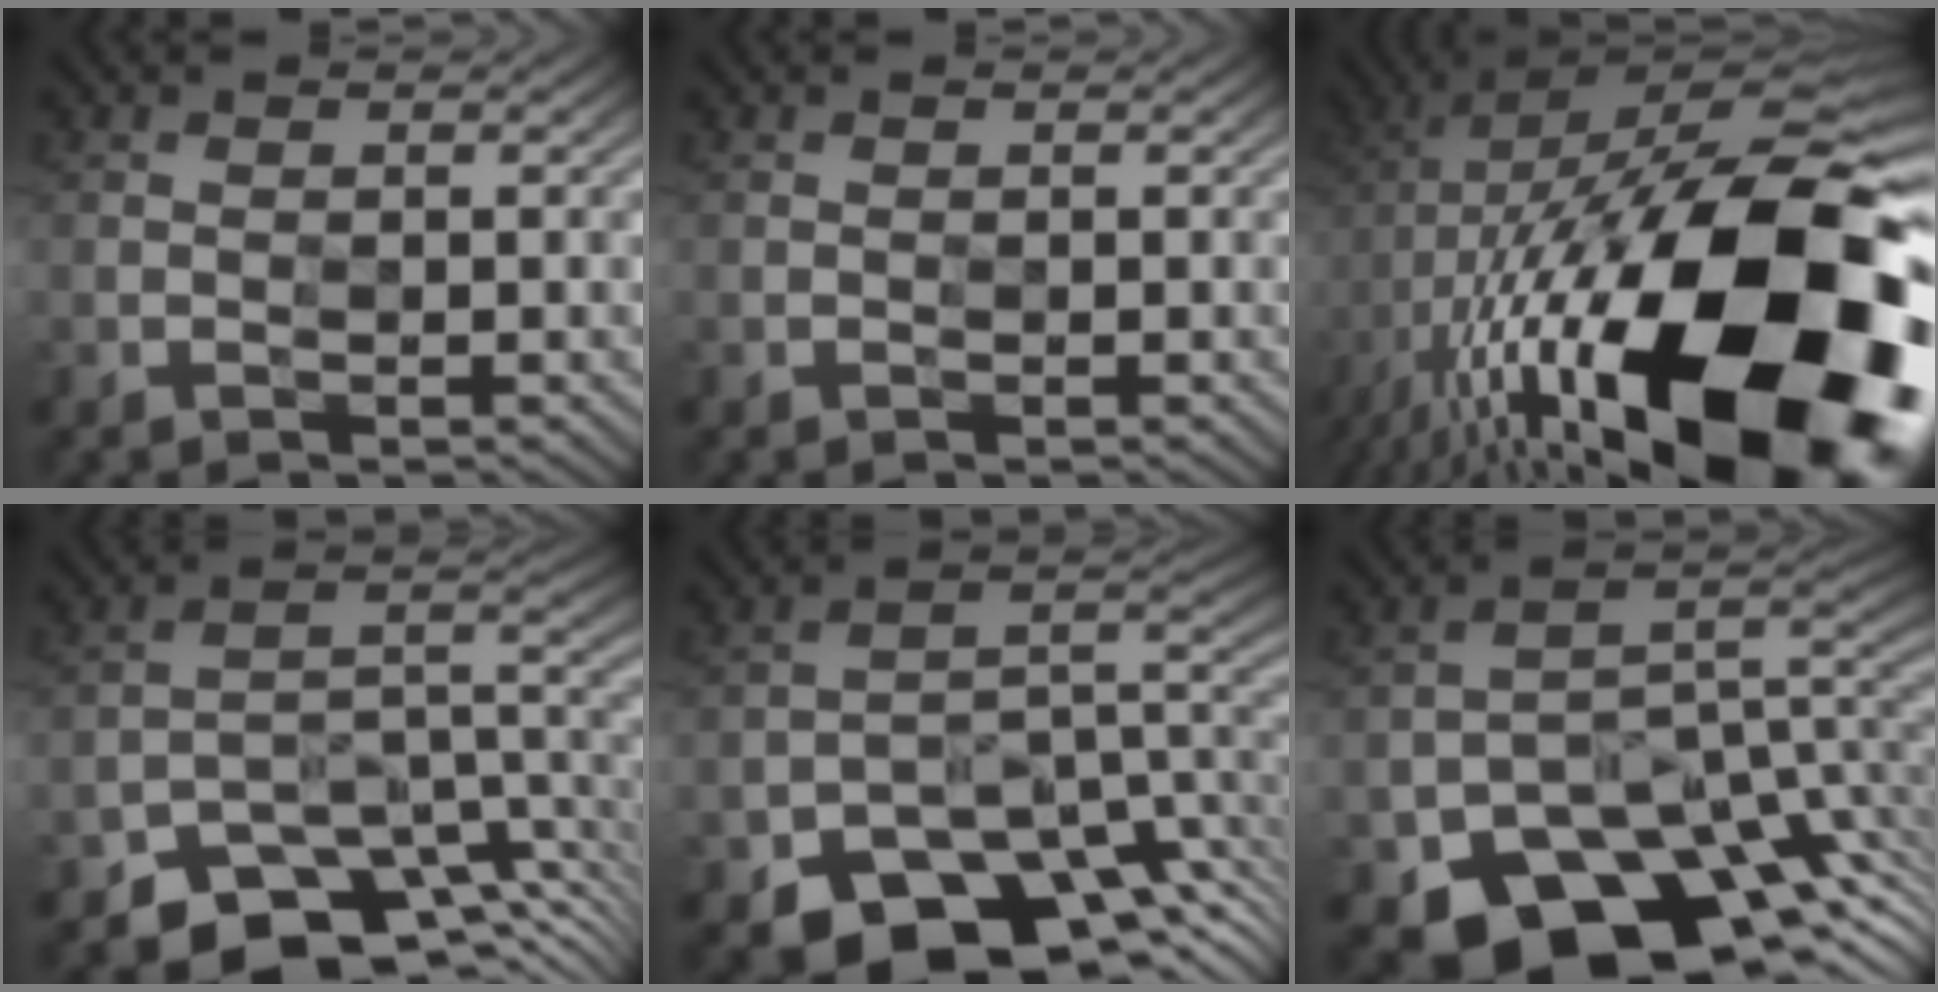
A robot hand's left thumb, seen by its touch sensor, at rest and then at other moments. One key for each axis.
{"total": 0.0}
{"total": 22.0, "fx": -6.8, "fy": 9.5, "fz": 18.7, "tx": -0.324, "ty": -0.005, "tz": -0.121}
{"total": 10.0, "fx": -8.6, "fy": 4.0, "fz": 2.9, "tx": -0.021, "ty": -0.002, "tz": -0.147}
{"total": 13.9, "fx": -10.3, "fy": 7.0, "fz": 6.0, "tx": -0.086, "ty": -0.031, "tz": -0.150}
{"total": 14.5, "fx": -9.1, "fy": 8.6, "fz": 7.2, "tx": -0.094, "ty": -0.033, "tz": -0.133}